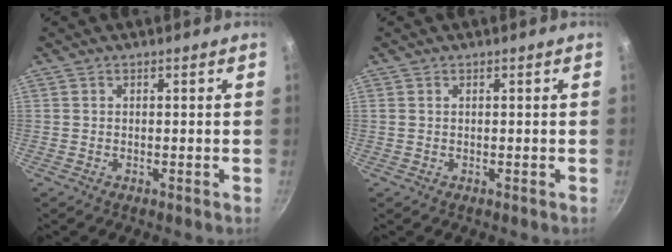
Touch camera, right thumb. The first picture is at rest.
{"total": 0.0}